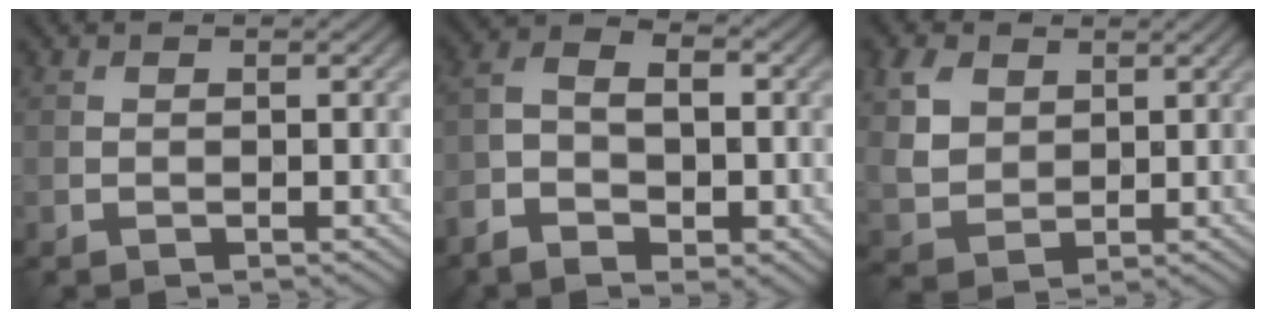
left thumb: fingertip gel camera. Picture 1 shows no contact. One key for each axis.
{"total": 7.4, "fx": -3.3, "fy": 4.6, "fz": 4.8, "tx": -0.098, "ty": -0.008, "tz": -0.062}
{"total": 7.0, "fx": 2.9, "fy": 5.2, "fz": 3.7, "tx": -0.123, "ty": 0.007, "tz": 0.059}